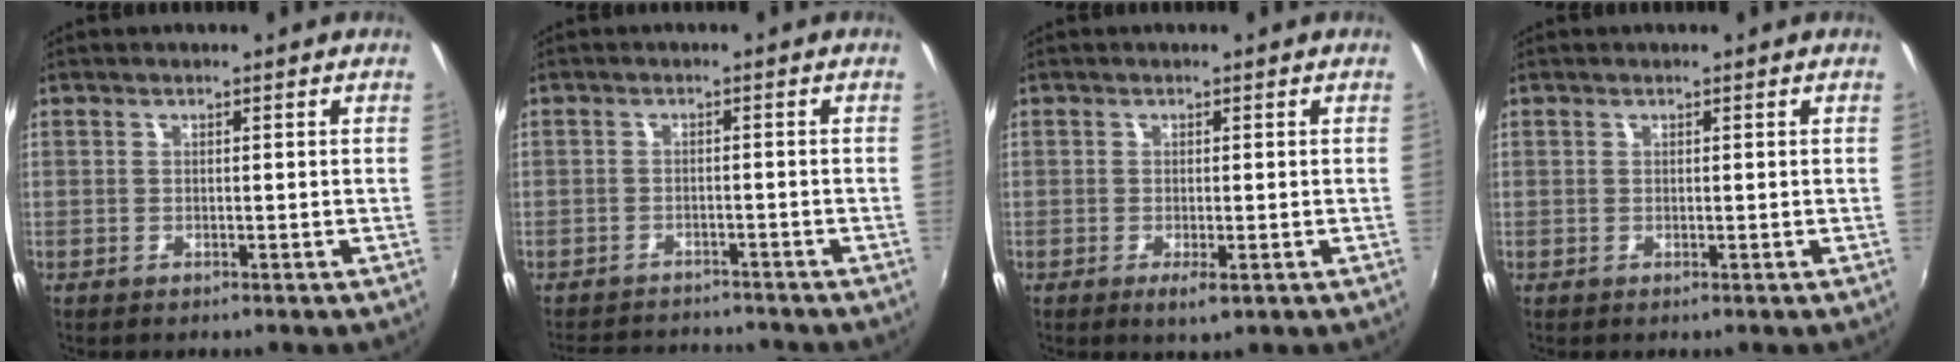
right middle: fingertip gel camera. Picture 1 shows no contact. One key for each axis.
{"total": 8.1, "fx": -7.5, "fy": 2.2, "fz": 2.0, "tx": -0.059, "ty": 0.013, "tz": -0.112}
{"total": 2.4, "fx": -0.9, "fy": 0.3, "fz": 2.1, "tx": -0.041, "ty": -0.009, "tz": -0.013}
{"total": 0.0}